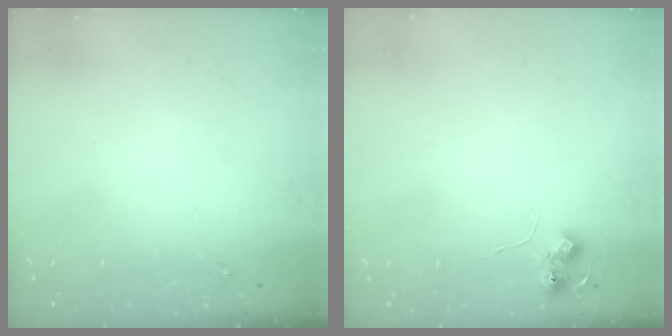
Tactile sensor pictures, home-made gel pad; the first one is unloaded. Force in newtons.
{"total": 5.6, "press": 5.6, "slide": 0.8}